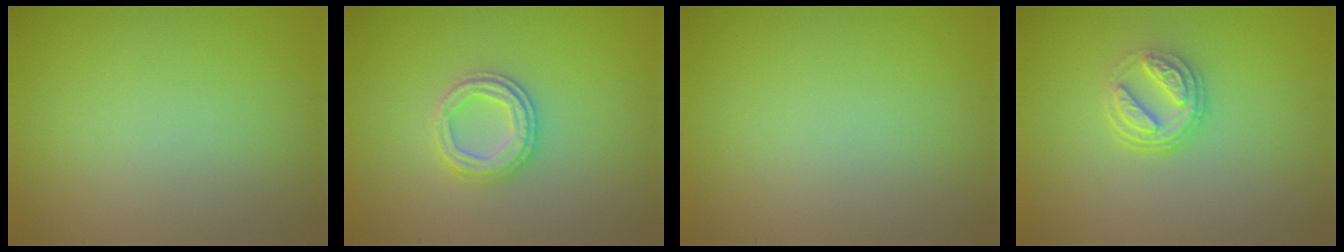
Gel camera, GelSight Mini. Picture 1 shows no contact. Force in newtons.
{"total": 2.8, "press": 2.6, "slide": 1.0}
{"total": 0.0}
{"total": 3.1, "press": 2.6, "slide": 1.7}